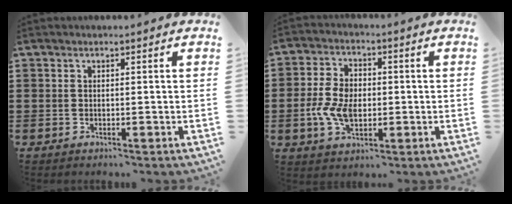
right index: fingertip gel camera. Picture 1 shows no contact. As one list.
[{"total": 7.0, "force": [-1.1, 4.7, 5.0], "torque": [-0.121, 0.005, -0.025]}]